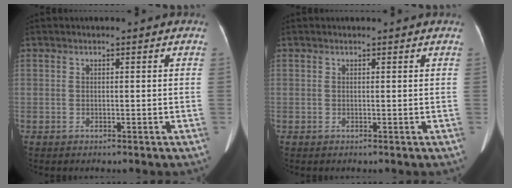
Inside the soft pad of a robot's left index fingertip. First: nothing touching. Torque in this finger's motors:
{"motor_torque": [-0.02, -0.13, -0.08, 0.02]}